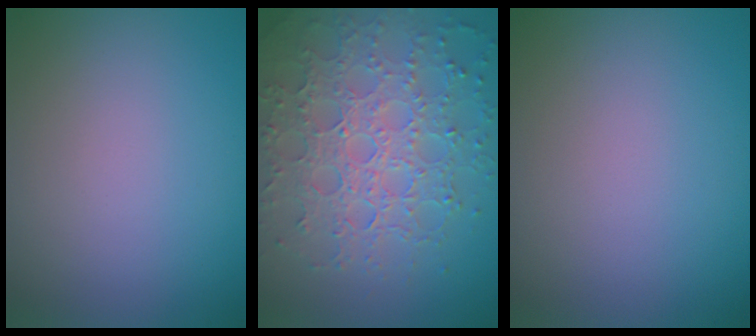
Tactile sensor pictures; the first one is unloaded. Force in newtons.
{"total": 7.7, "press": 5.7, "slide": 5.1}
{"total": 0.0}